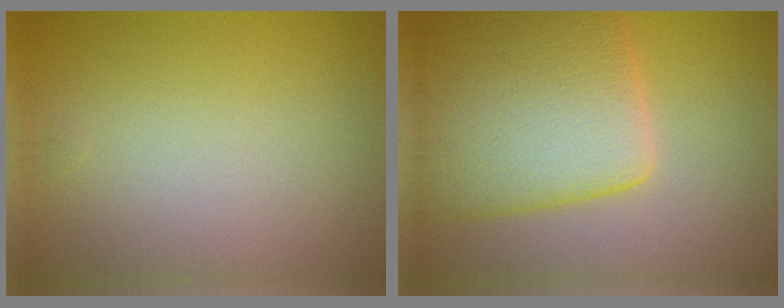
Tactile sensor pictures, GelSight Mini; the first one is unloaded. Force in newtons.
{"total": 11.0, "press": 10.9, "slide": 0.7}